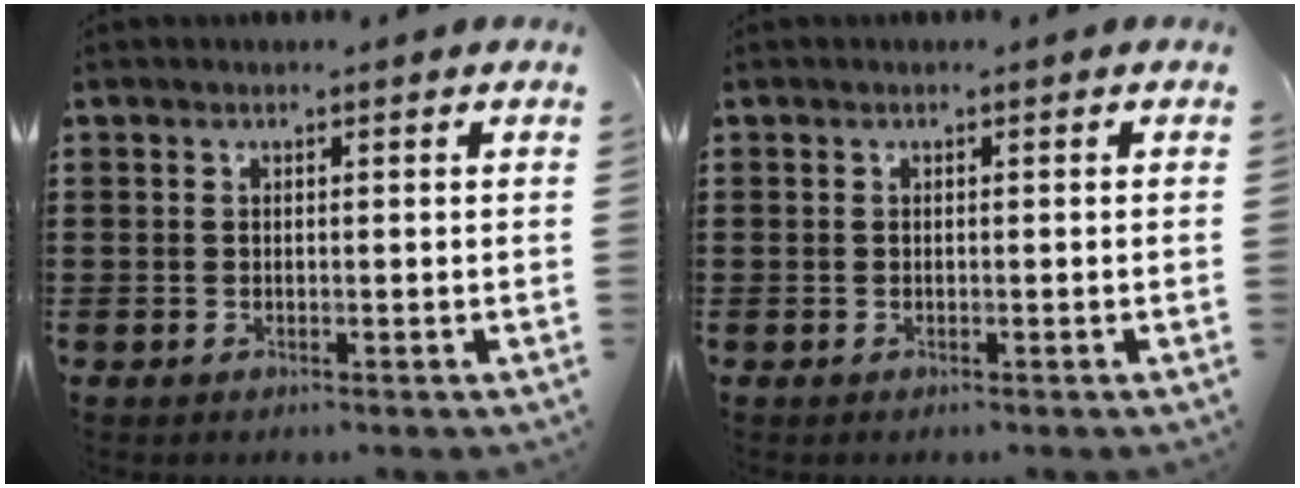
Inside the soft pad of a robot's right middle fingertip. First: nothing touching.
{"total": 0.0}